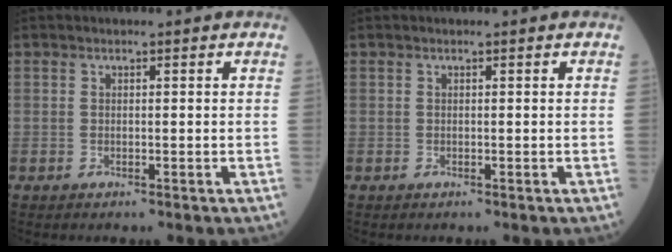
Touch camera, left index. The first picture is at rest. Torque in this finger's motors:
{"motor_torque": [-0.07, 0.08, 0.00, -0.01]}